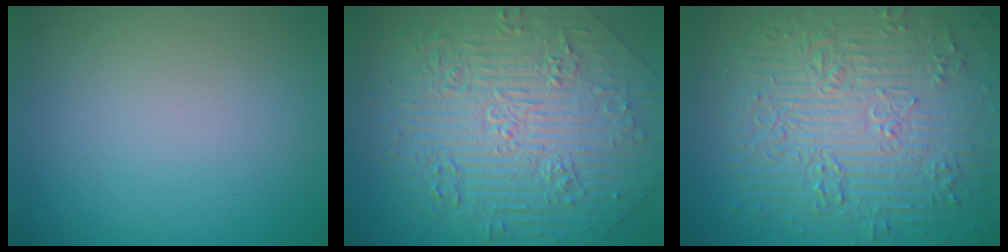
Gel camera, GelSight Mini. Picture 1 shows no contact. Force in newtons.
{"total": 11.1, "press": 7.5, "slide": 8.2}
{"total": 11.4, "press": 7.6, "slide": 8.5}